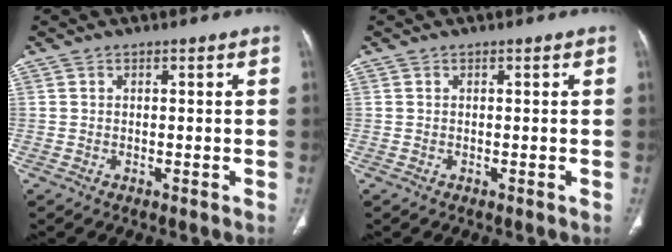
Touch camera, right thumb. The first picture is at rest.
{"total": 0.0}